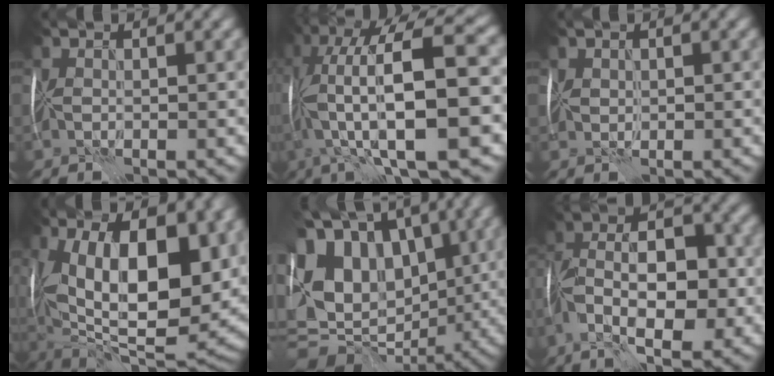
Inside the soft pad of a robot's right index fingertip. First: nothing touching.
{"total": 14.7, "force": [-0.7, 4.2, 14.0], "torque": [-0.251, 0.029, -0.001]}
{"total": 0.6, "force": [0.5, 0.3, -0.2], "torque": [0.002, 0.003, 0.016]}
{"total": 16.7, "force": [3.2, 8.1, 14.3], "torque": [-0.197, 0.002, 0.065]}
{"total": 16.4, "force": [3.7, 11.7, 10.8], "torque": [-0.217, 0.018, 0.076]}
{"total": 9.1, "force": [-3.2, 4.0, 7.5], "torque": [-0.121, 0.019, -0.064]}